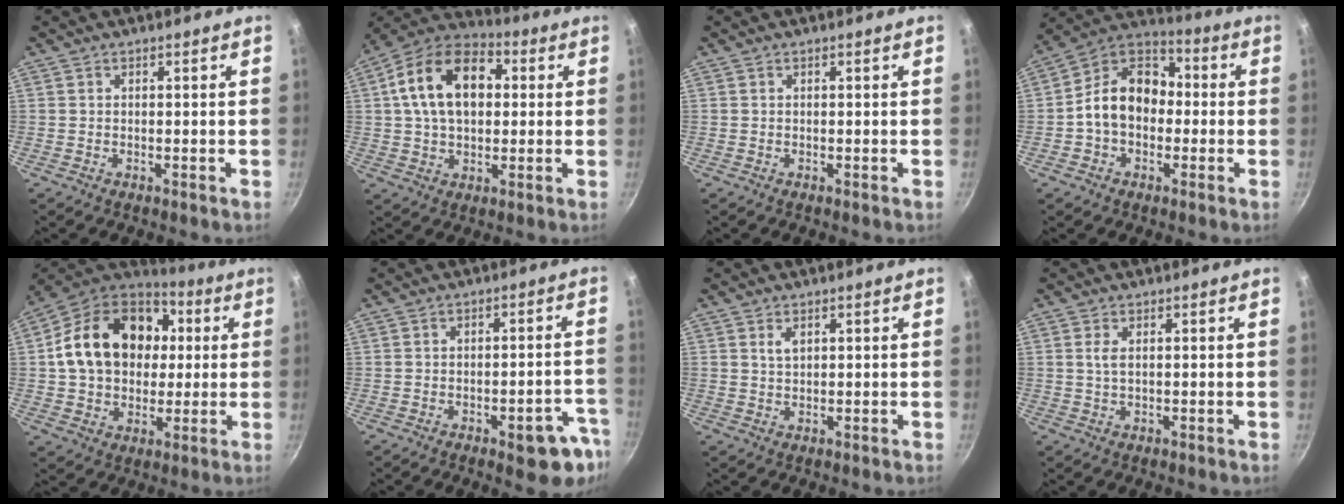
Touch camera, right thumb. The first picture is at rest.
{"total": 17.1, "force": [3.2, 11.2, 12.5], "torque": [-0.186, 0.025, 0.037]}
{"total": 0.0}
{"total": 13.5, "force": [-1.1, 10.1, 8.9], "torque": [-0.107, 0.044, -0.042]}
{"total": 22.4, "force": [3.4, 16.8, 14.4], "torque": [-0.226, 0.027, 0.051]}
{"total": 10.0, "force": [-5.1, 4.0, 7.6], "torque": [-0.043, 0.035, -0.057]}
{"total": 2.2, "force": [1.0, 1.3, 1.5], "torque": [-0.022, -0.002, 0.019]}
{"total": 2.0, "force": [0.5, 0.9, 1.7], "torque": [-0.034, -0.002, 0.011]}